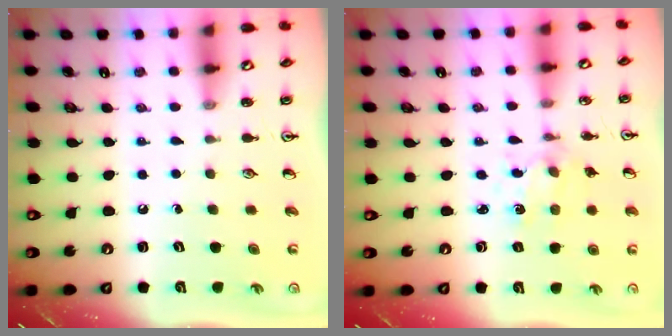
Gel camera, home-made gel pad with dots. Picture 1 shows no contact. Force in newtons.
{"total": 1.4, "press": 1.4, "slide": 0.3}